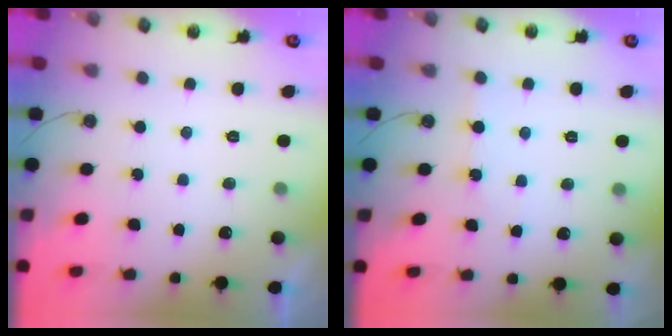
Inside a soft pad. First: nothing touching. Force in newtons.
{"total": 2.9, "press": 2.9, "slide": 0.3}